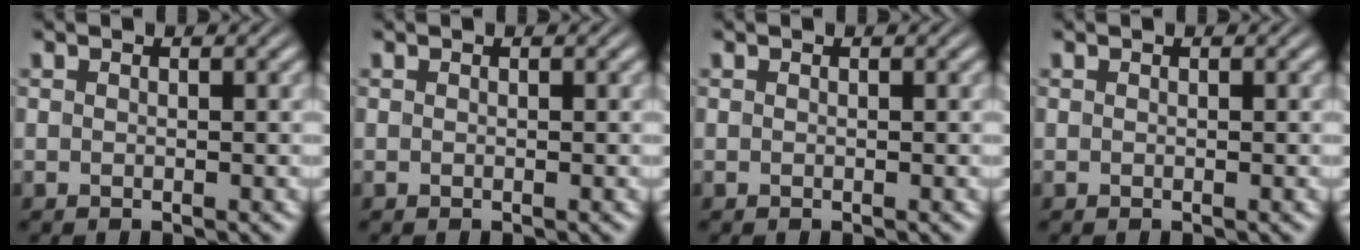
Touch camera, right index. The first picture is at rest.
{"total": 0.0}
{"total": 0.0}
{"total": 0.0}